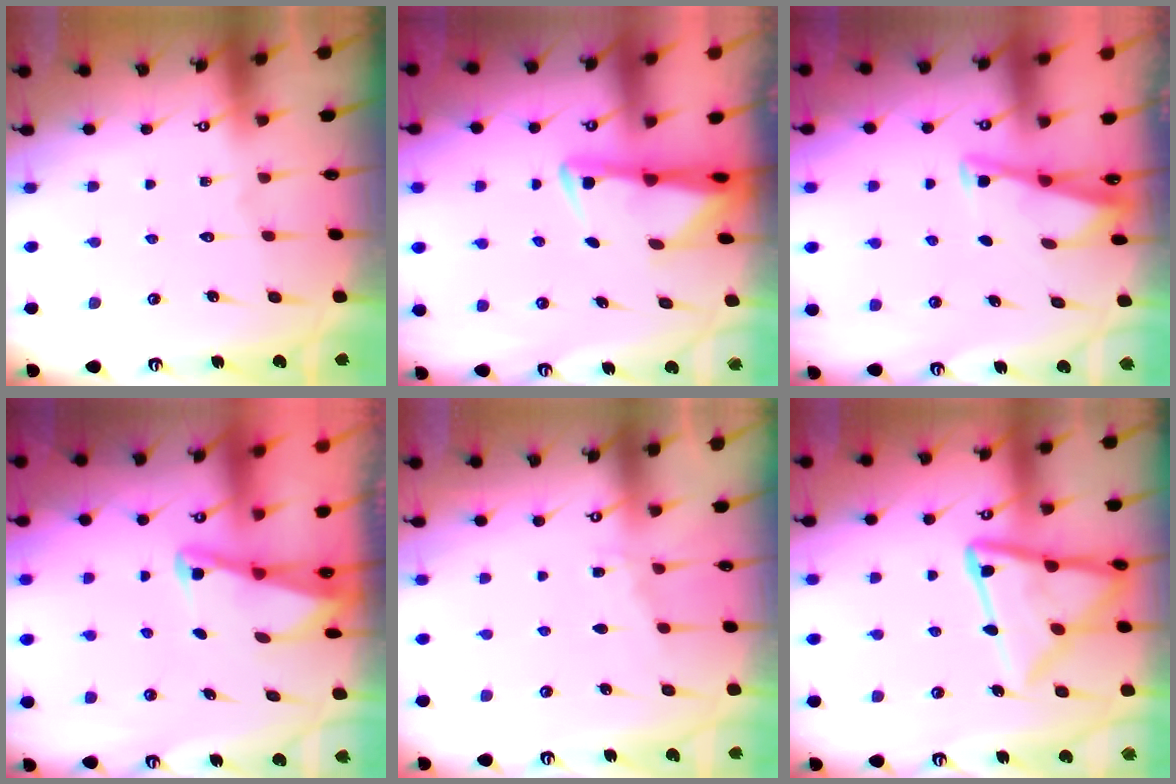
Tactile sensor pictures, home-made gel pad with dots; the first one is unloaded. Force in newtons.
{"total": 2.8, "press": 2.8, "slide": 0.5}
{"total": 3.3, "press": 3.3, "slide": 0.3}
{"total": 2.0, "press": 2.0, "slide": 0.3}
{"total": 4.3, "press": 4.3, "slide": 0.6}
{"total": 16.2, "press": 16.2, "slide": 1.6}